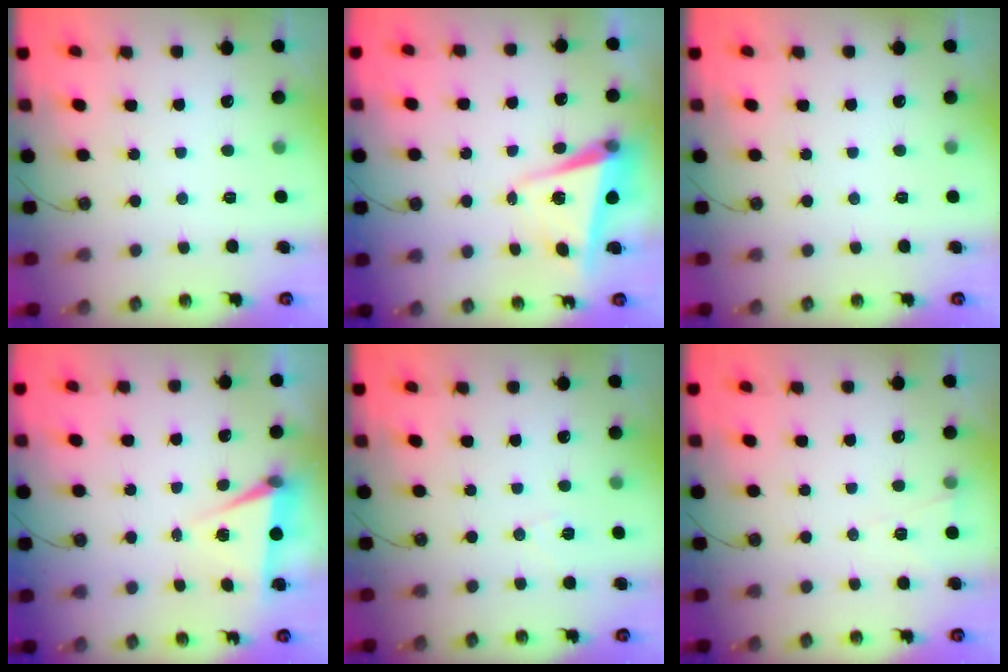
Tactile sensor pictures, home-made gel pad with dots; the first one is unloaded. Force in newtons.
{"total": 5.3, "press": 5.2, "slide": 1.0}
{"total": 0.0}
{"total": 5.2, "press": 2.7, "slide": 4.5}
{"total": 6.9, "press": 6.6, "slide": 1.9}
{"total": 4.9, "press": 2.4, "slide": 4.3}